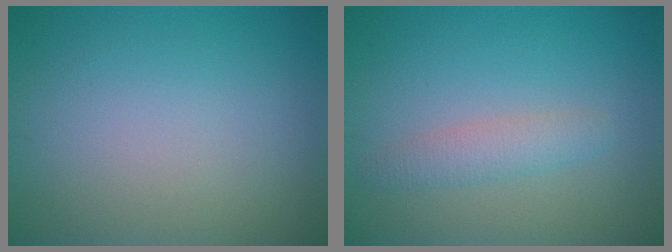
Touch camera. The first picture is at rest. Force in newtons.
{"total": 2.1, "press": 2.1, "slide": 0.1}